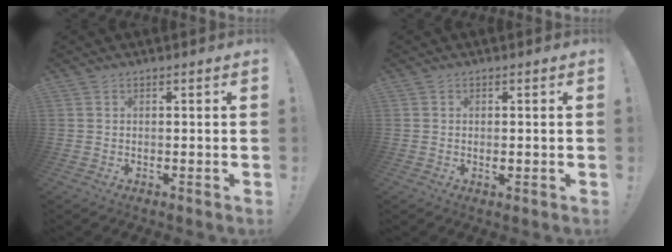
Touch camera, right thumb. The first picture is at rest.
{"total": 0.9, "force": [-0.1, 0.5, 0.8], "torque": [-0.008, -0.002, -0.004]}